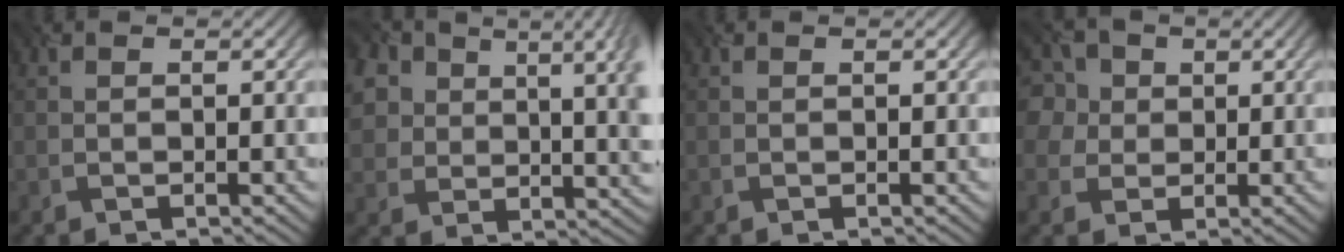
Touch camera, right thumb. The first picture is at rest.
{"total": 12.9, "force": [5.2, 7.9, 8.8], "torque": [-0.157, -0.001, 0.104]}
{"total": 0.0}
{"total": 6.9, "force": [2.7, 6.0, 2.1], "torque": [-0.075, 0.033, 0.025]}